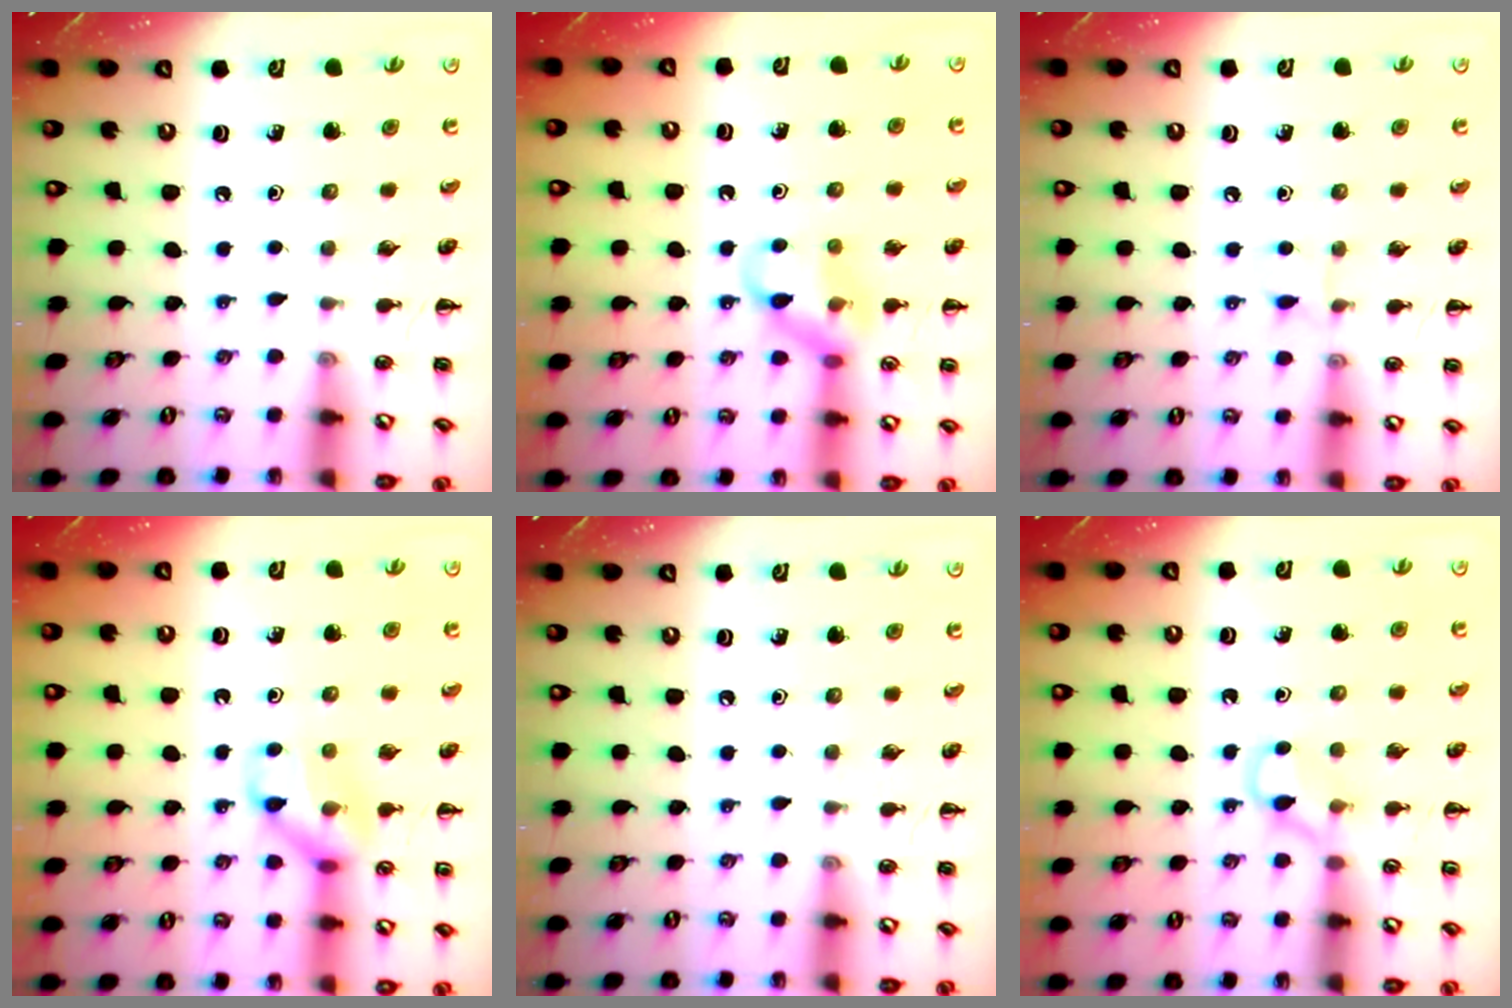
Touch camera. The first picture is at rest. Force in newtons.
{"total": 10.5, "press": 10.4, "slide": 1.0}
{"total": 4.4, "press": 4.1, "slide": 1.5}
{"total": 10.9, "press": 10.8, "slide": 1.2}
{"total": 0.0}
{"total": 4.0, "press": 3.8, "slide": 1.3}